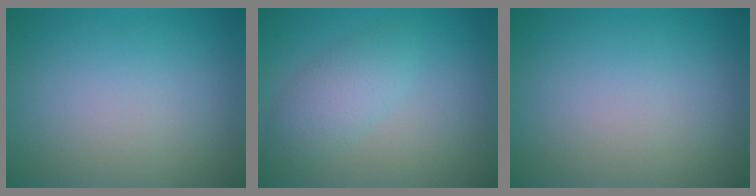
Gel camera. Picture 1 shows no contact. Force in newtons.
{"total": 2.9, "press": 2.9, "slide": 0.0}
{"total": 0.0}